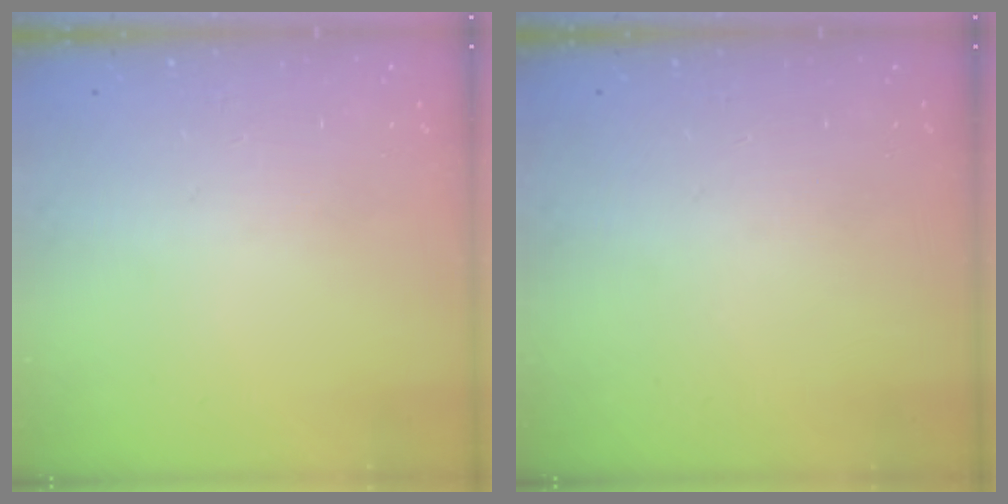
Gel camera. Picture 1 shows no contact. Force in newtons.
{"total": 0.0}